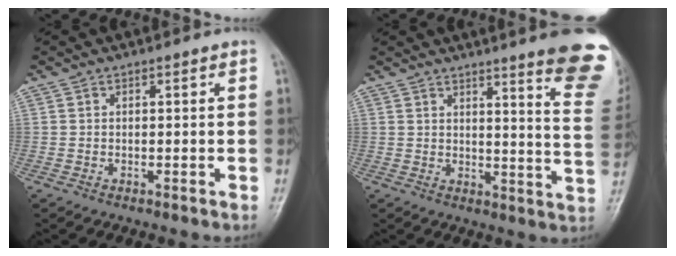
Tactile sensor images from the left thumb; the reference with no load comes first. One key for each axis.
{"total": 15.8, "fx": 11.6, "fy": 1.1, "fz": 10.7, "tx": -0.102, "ty": -0.092, "tz": 0.127}